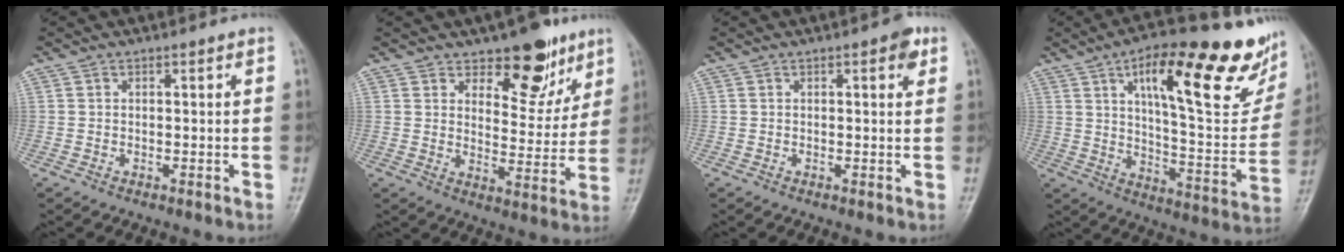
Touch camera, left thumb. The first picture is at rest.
{"total": 11.4, "force": [7.5, 5.8, 6.3], "torque": [-0.041, -0.048, 0.111]}
{"total": 2.8, "force": [1.3, 1.1, 2.2], "torque": [-0.020, -0.001, 0.011]}
{"total": 29.5, "force": [14.8, 9.1, 23.9], "torque": [-0.302, -0.032, 0.224]}